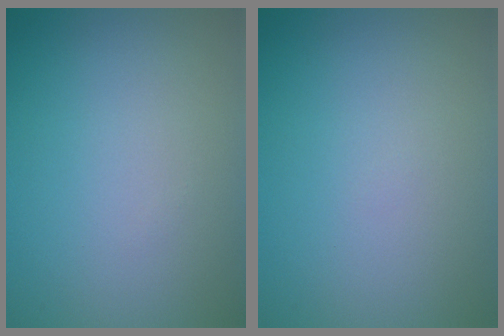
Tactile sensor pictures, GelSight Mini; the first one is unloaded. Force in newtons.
{"total": 0.0}